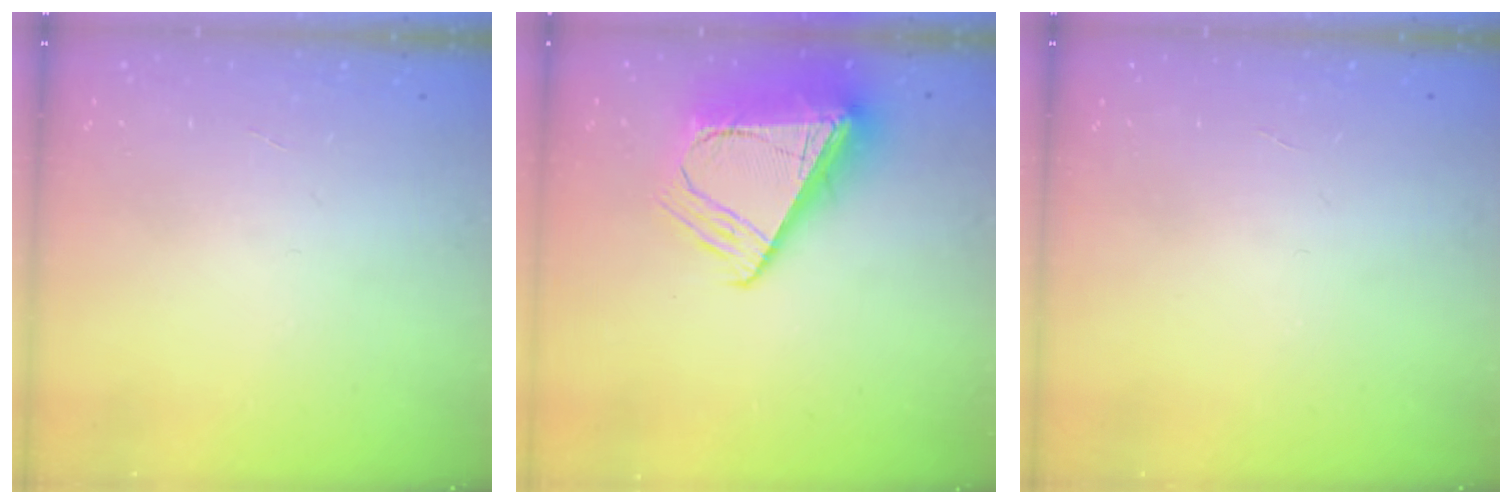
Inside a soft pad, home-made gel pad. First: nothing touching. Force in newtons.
{"total": 14.3, "press": 14.1, "slide": 1.9}
{"total": 0.0}